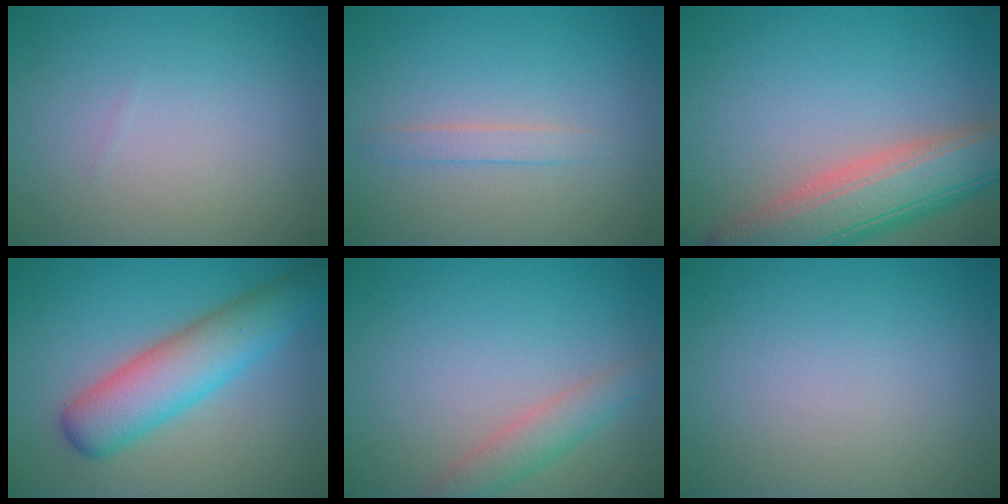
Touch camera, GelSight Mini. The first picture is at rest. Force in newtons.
{"total": 1.2, "press": 1.2, "slide": 0.0}
{"total": 8.6, "press": 8.6, "slide": 0.3}
{"total": 6.5, "press": 6.5, "slide": 0.4}
{"total": 2.5, "press": 2.5, "slide": 0.2}
{"total": 0.0}